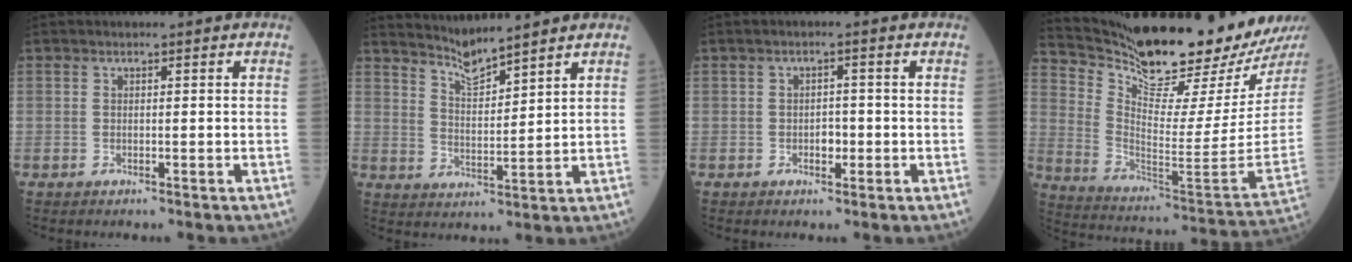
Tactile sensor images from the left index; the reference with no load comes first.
{"total": 5.8, "force": [5.5, -0.5, 1.5], "torque": [-0.037, -0.005, 0.109]}
{"total": 2.0, "force": [-0.5, 1.0, 1.7], "torque": [-0.024, 0.003, -0.008]}
{"total": 24.2, "force": [21.1, 0.4, 11.9], "torque": [-0.212, -0.097, 0.323]}